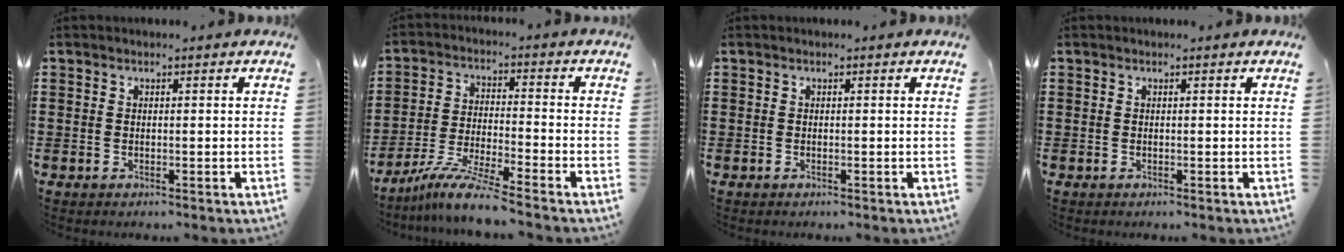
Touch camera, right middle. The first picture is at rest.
{"total": 7.5, "force": [-6.5, -0.2, 3.8], "torque": [-0.083, -0.013, -0.126]}
{"total": 0.0}
{"total": 0.0}